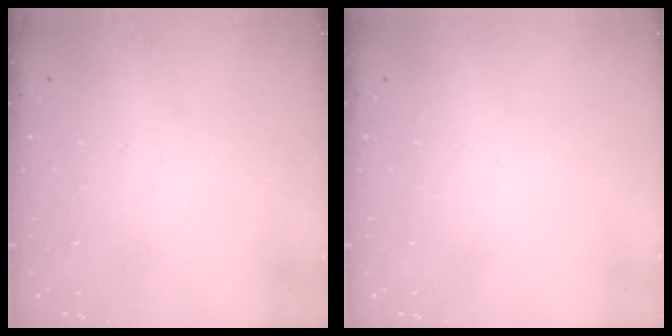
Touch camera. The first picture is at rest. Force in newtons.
{"total": 0.0}